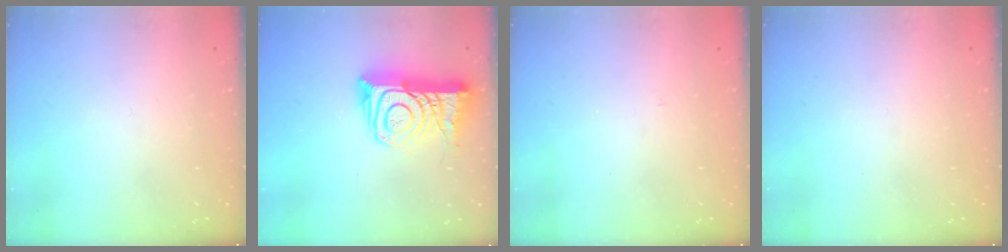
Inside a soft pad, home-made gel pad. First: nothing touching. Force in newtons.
{"total": 16.4, "press": 16.3, "slide": 1.5}
{"total": 2.7, "press": 2.7, "slide": 0.3}
{"total": 0.0}